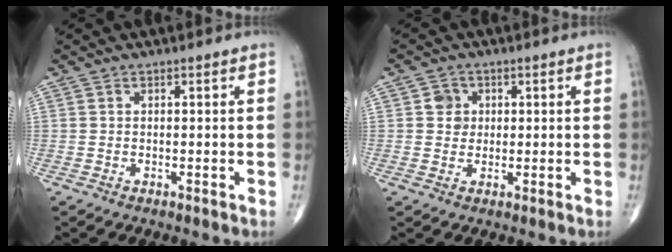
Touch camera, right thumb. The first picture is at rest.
{"total": 3.1, "force": [0.7, 2.9, 1.0], "torque": [0.003, 0.001, 0.008]}